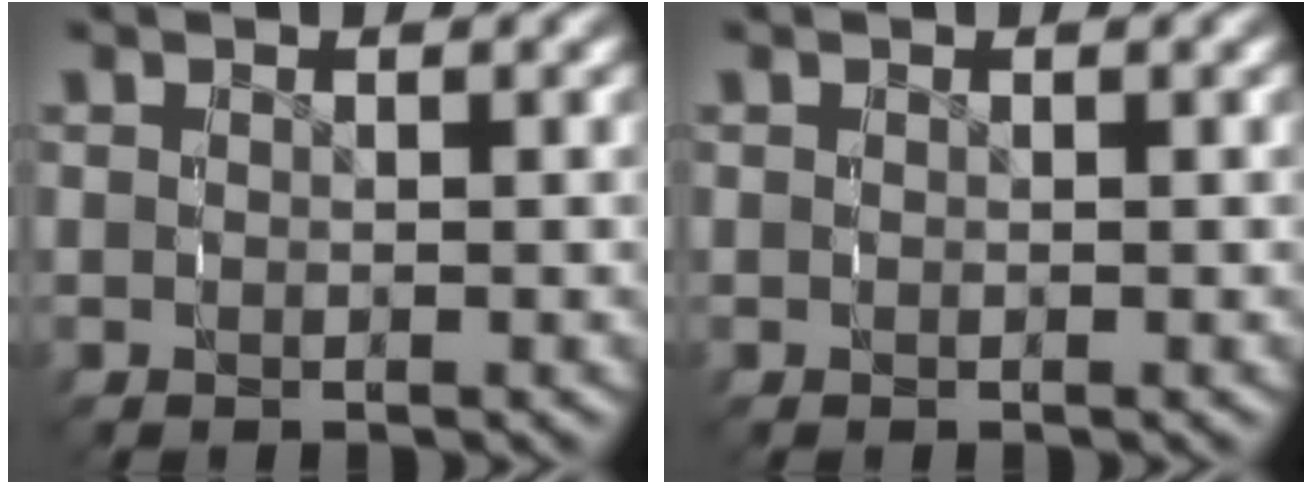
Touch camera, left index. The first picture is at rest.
{"total": 0.0}